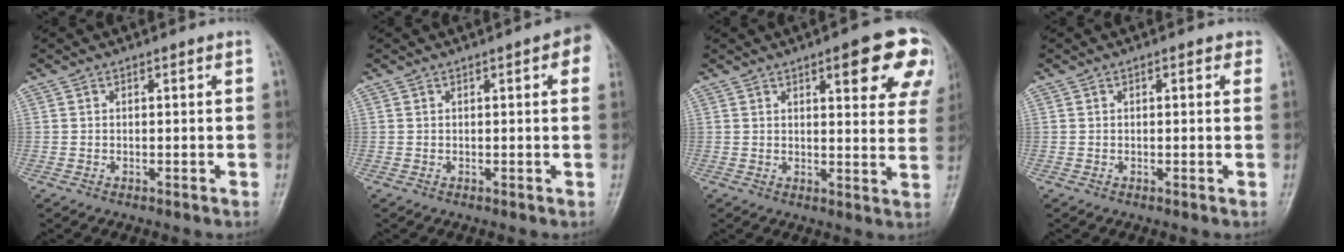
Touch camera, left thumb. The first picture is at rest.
{"total": 4.5, "force": [1.6, 1.3, 4.0], "torque": [-0.036, 0.004, 0.010]}
{"total": 13.5, "force": [6.6, 4.3, 11.0], "torque": [-0.093, -0.023, 0.073]}
{"total": 1.7, "force": [0.8, 0.9, 1.2], "torque": [-0.005, 0.001, 0.005]}